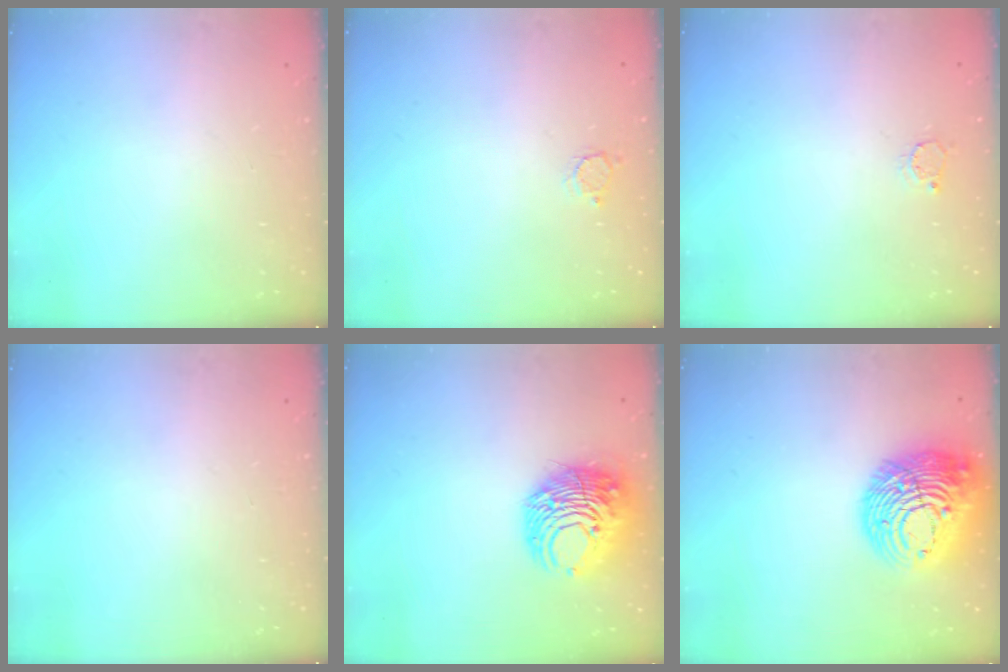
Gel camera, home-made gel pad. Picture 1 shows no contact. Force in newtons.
{"total": 2.4, "press": 2.4, "slide": 0.3}
{"total": 2.7, "press": 2.7, "slide": 0.2}
{"total": 0.0}
{"total": 13.3, "press": 13.1, "slide": 1.8}
{"total": 19.4, "press": 19.3, "slide": 2.1}